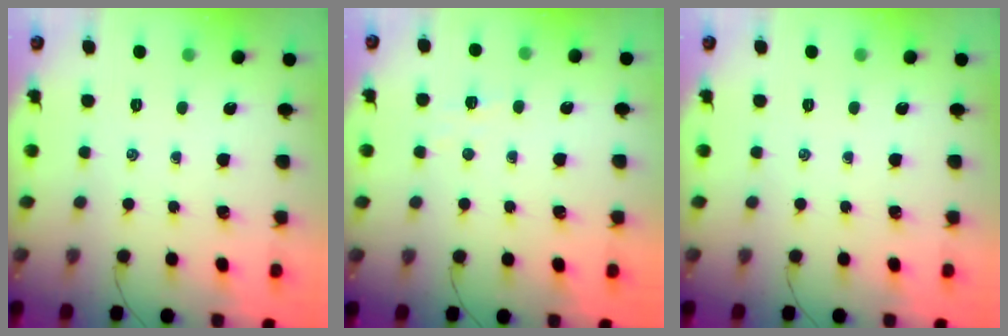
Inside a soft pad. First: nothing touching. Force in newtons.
{"total": 3.5, "press": 3.4, "slide": 1.0}
{"total": 0.0}